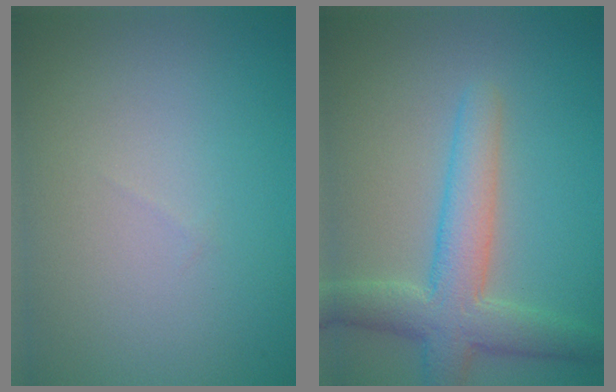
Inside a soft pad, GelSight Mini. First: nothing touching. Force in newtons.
{"total": 5.4, "press": 5.4, "slide": 0.1}